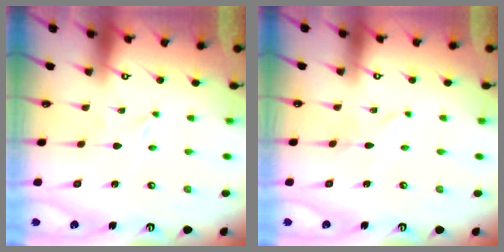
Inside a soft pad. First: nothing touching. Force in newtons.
{"total": 1.9, "press": 1.9, "slide": 0.2}